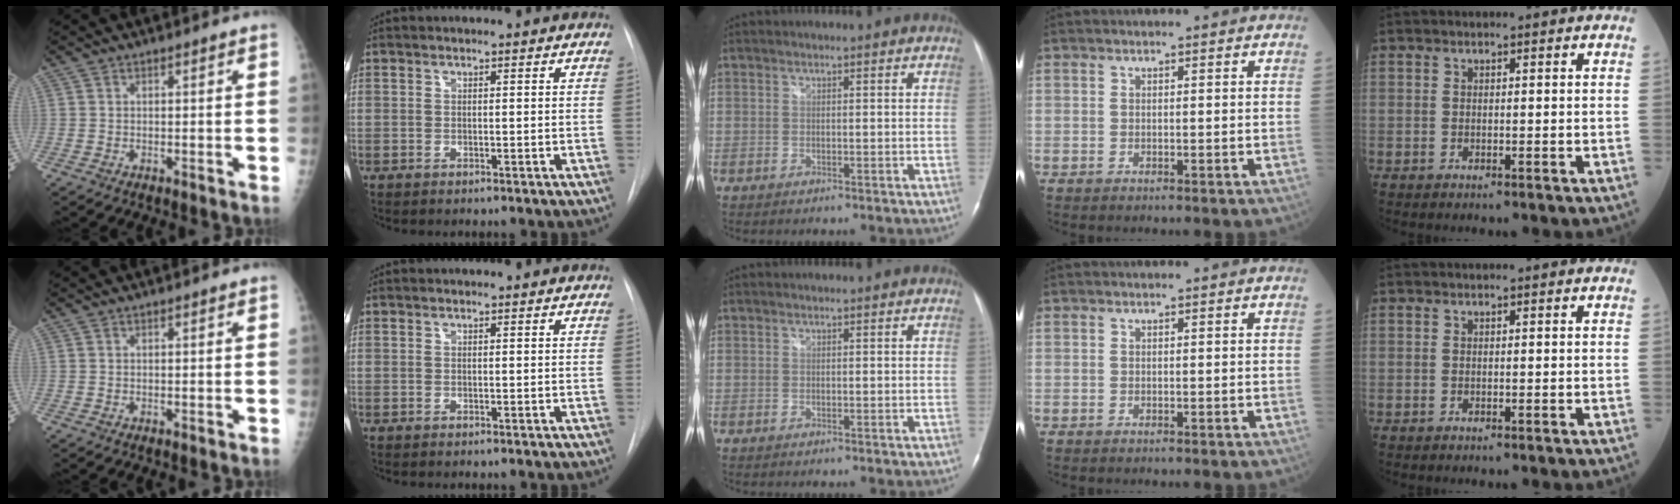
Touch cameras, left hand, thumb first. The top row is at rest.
{}